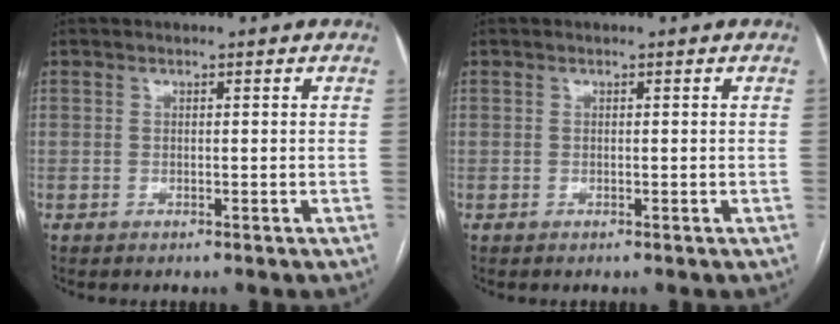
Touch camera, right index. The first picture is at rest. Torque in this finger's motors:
{"motor_torque": [0.00, 0.00, 0.02, 0.01]}